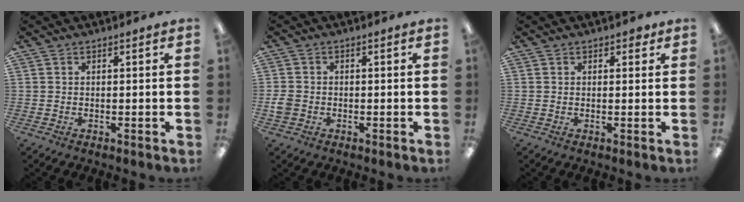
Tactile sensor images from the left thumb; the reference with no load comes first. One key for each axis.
{"total": 2.9, "fx": -0.9, "fy": 2.5, "fz": 1.2, "tx": -0.017, "ty": 0.006, "tz": -0.015}
{"total": 1.4, "fx": 0.9, "fy": 0.9, "fz": 0.6, "tx": -0.004, "ty": 0.000, "tz": 0.014}